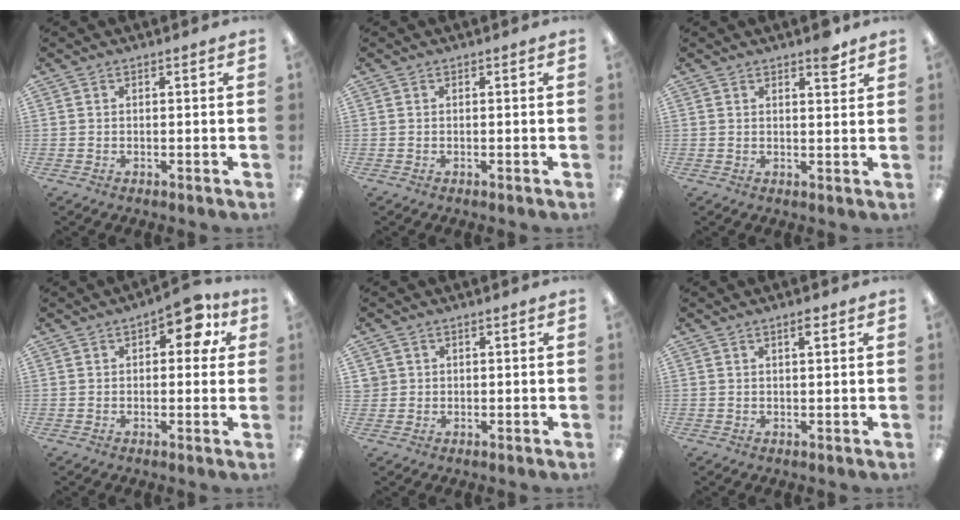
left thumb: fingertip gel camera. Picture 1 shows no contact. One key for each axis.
{"total": 0.0}
{"total": 3.6, "fx": 2.8, "fy": 0.9, "fz": 2.1, "tx": -0.015, "ty": -0.017, "tz": 0.041}
{"total": 8.4, "fx": 3.5, "fy": 4.1, "fz": 6.4, "tx": -0.080, "ty": -0.008, "tz": 0.054}
{"total": 1.8, "fx": 0.6, "fy": 1.7, "fz": 0.1, "tx": -0.006, "ty": 0.003, "tz": 0.010}
{"total": 2.2, "fx": 1.4, "fy": 0.4, "fz": 1.7, "tx": -0.028, "ty": -0.001, "tz": 0.021}